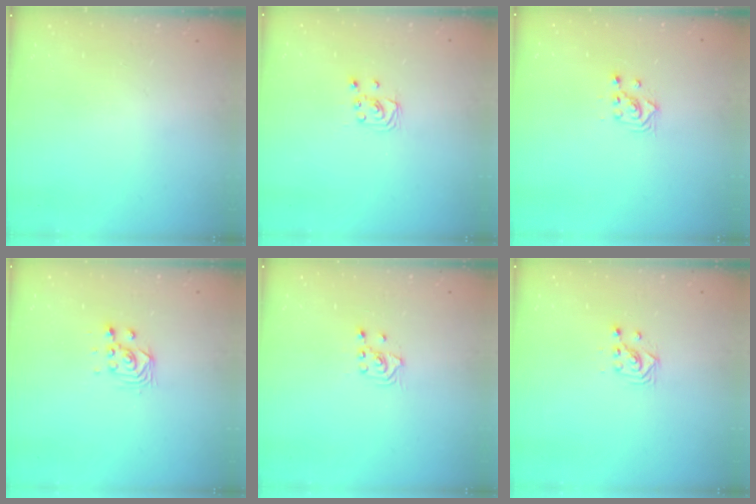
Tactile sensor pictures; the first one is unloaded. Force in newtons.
{"total": 2.3, "press": 2.2, "slide": 0.3}
{"total": 2.3, "press": 2.3, "slide": 0.2}
{"total": 2.8, "press": 2.8, "slide": 0.2}
{"total": 2.5, "press": 2.4, "slide": 0.9}
{"total": 3.0, "press": 3.0, "slide": 0.1}